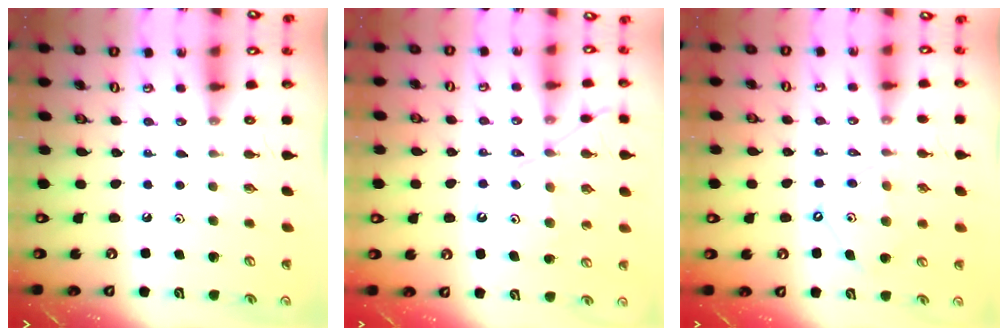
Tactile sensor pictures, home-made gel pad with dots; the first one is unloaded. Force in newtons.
{"total": 11.7, "press": 11.6, "slide": 1.3}
{"total": 9.9, "press": 9.9, "slide": 0.8}